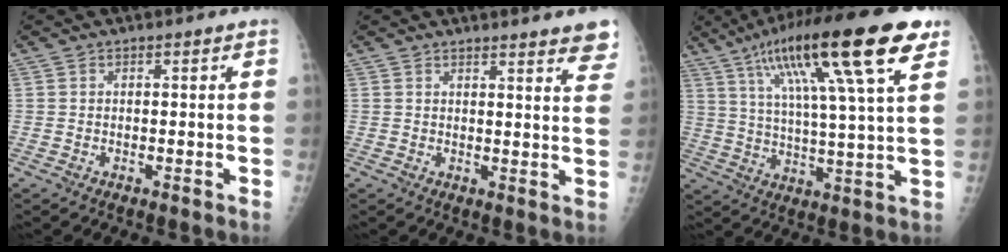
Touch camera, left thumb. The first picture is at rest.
{"total": 9.2, "force": [7.8, 1.4, 4.7], "torque": [-0.028, -0.035, 0.075]}
{"total": 23.3, "force": [11.7, 3.8, 19.7], "torque": [-0.321, -0.006, 0.190]}